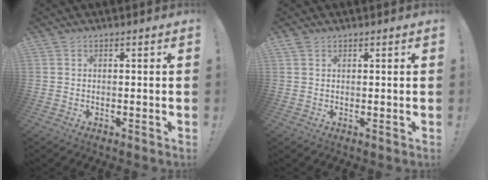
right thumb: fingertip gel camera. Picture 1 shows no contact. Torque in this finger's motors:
{"motor_torque": [0.00, 0.01, 0.08, 0.06, 0.03]}